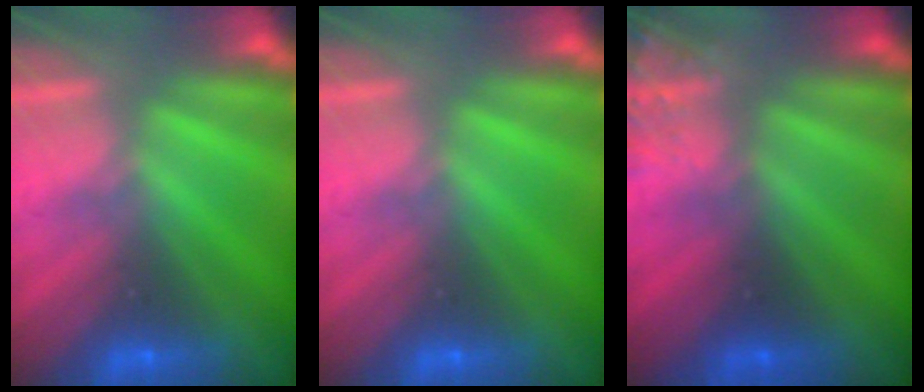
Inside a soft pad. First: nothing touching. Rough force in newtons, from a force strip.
{"total": 0.0}
{"total": 3.9}